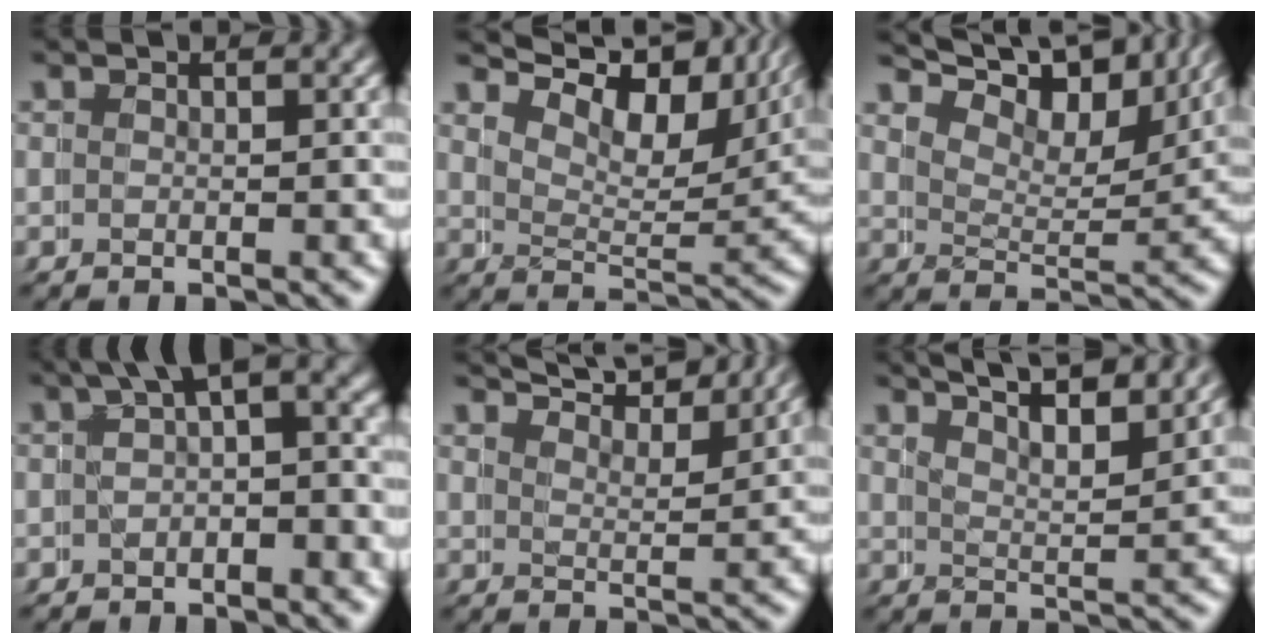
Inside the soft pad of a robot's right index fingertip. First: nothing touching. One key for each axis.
{"total": 10.9, "fx": 8.0, "fy": 4.7, "fz": 5.6, "tx": -0.072, "ty": 0.030, "tz": 0.101}
{"total": 10.2, "fx": 8.7, "fy": 3.3, "fz": 4.2, "tx": -0.070, "ty": 0.022, "tz": 0.121}
{"total": 5.6, "fx": 1.4, "fy": 2.8, "fz": 4.6, "tx": -0.052, "ty": 0.008, "tz": 0.010}
{"total": 7.6, "fx": 7.0, "fy": 1.5, "fz": 2.5, "tx": -0.039, "ty": 0.015, "tz": 0.103}
{"total": 6.9, "fx": 5.7, "fy": 2.0, "fz": 3.3, "tx": -0.050, "ty": 0.009, "tz": 0.080}